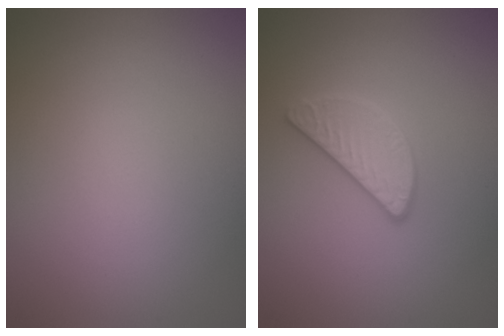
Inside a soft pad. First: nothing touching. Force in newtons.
{"total": 2.8, "press": 2.7, "slide": 0.9}